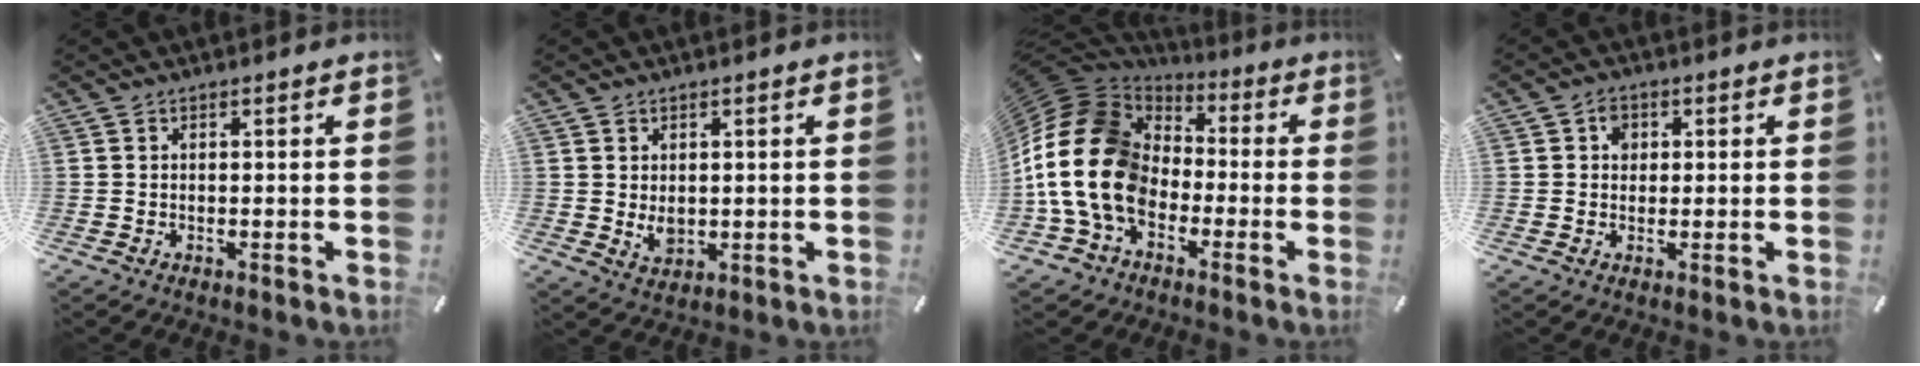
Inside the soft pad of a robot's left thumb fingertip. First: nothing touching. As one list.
[{"total": 3.9, "force": [0.5, 3.1, 2.2], "torque": [-0.040, -0.002, 0.010]}, {"total": 19.3, "force": [-4.3, 15.1, 11.3], "torque": [-0.262, 0.025, -0.077]}, {"total": 3.1, "force": [0.5, 2.7, 1.5], "torque": [-0.008, -0.003, 0.001]}]